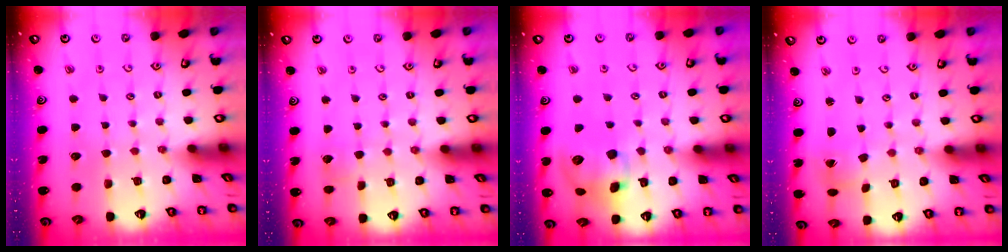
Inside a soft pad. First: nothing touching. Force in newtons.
{"total": 2.9, "press": 2.9, "slide": 0.3}
{"total": 11.7, "press": 11.6, "slide": 2.1}
{"total": 0.5, "press": 0.5, "slide": 0.1}